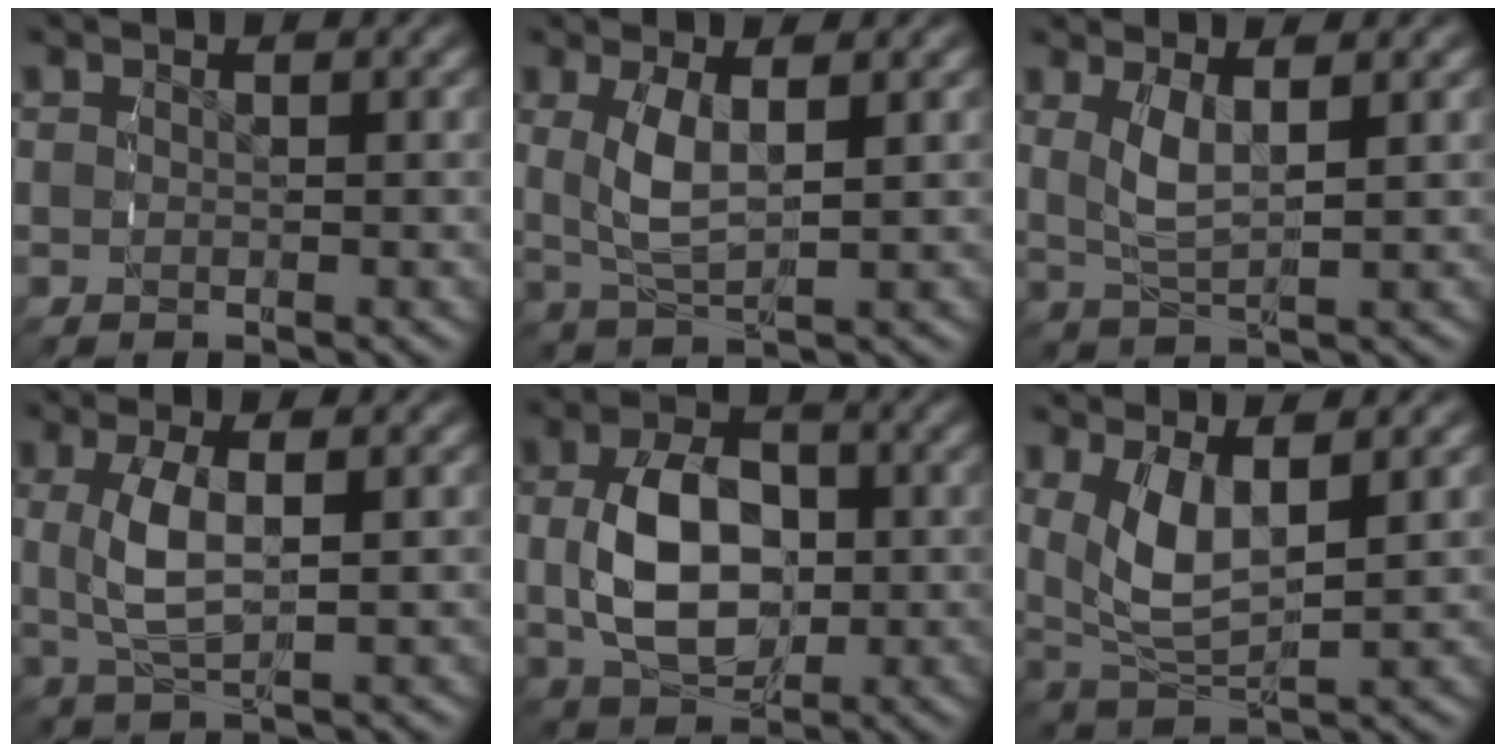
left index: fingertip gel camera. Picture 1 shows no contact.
{"total": 3.6, "force": [0.4, 1.8, 3.1], "torque": [-0.091, -0.014, 0.019]}
{"total": 3.0, "force": [0.8, 1.4, 2.6], "torque": [-0.077, -0.010, 0.019]}
{"total": 3.7, "force": [0.1, 1.6, 3.3], "torque": [-0.094, -0.007, 0.011]}
{"total": 7.5, "force": [-0.3, 5.2, 5.4], "torque": [-0.117, -0.009, 0.000]}
{"total": 5.6, "force": [1.0, 3.8, 3.9], "torque": [-0.111, -0.016, 0.024]}